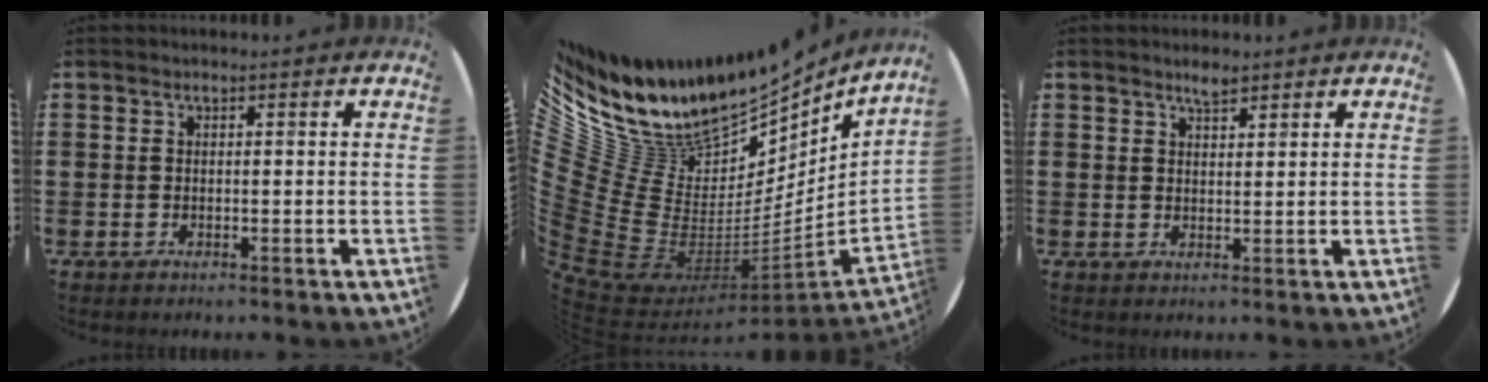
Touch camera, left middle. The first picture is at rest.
{"total": 12.3, "force": [7.8, 8.3, 4.6], "torque": [-0.144, -0.097, 0.144]}
{"total": 1.9, "force": [1.7, 0.5, 0.7], "torque": [-0.007, -0.001, 0.030]}